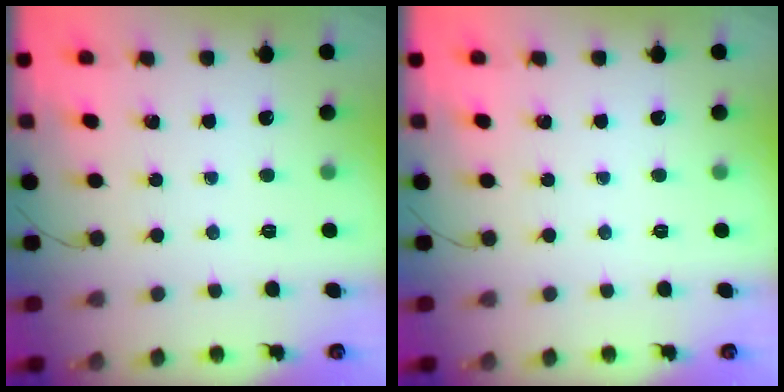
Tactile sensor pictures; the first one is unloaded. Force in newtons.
{"total": 0.0}